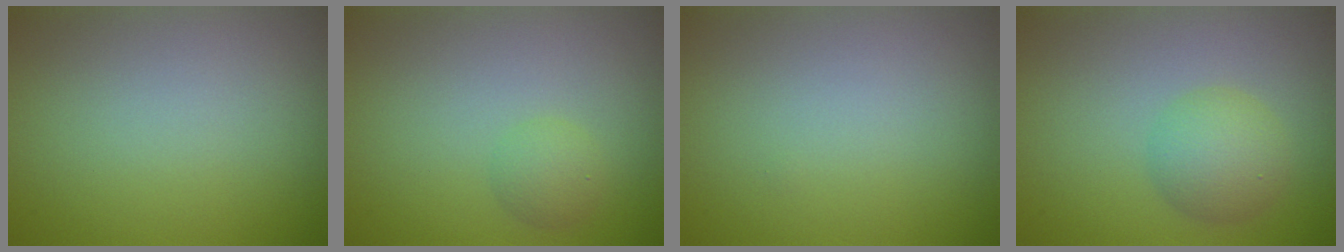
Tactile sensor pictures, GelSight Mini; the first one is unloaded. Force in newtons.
{"total": 1.6, "press": 1.5, "slide": 0.1}
{"total": 0.0}
{"total": 3.4, "press": 3.4, "slide": 0.2}